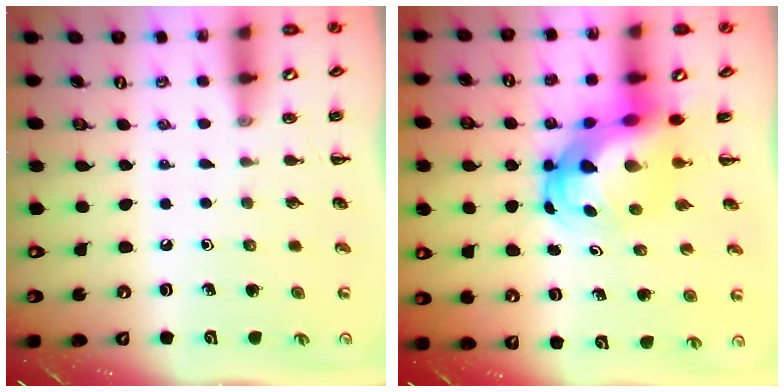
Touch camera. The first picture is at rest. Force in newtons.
{"total": 7.7, "press": 7.5, "slide": 1.9}